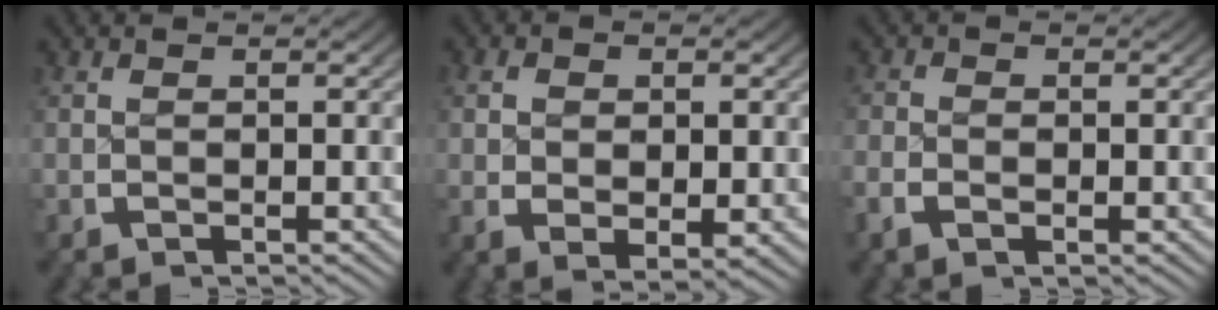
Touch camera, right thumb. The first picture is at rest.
{"total": 3.2, "force": [0.3, 1.9, 2.6], "torque": [-0.051, -0.013, 0.015]}
{"total": 1.5, "force": [-0.6, 1.1, 0.9], "torque": [-0.015, 0.004, -0.016]}